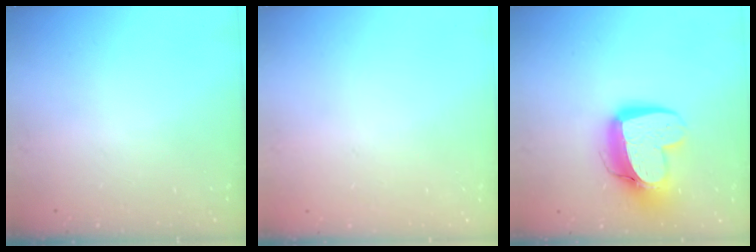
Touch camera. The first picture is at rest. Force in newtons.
{"total": 0.0}
{"total": 15.5, "press": 15.5, "slide": 1.2}